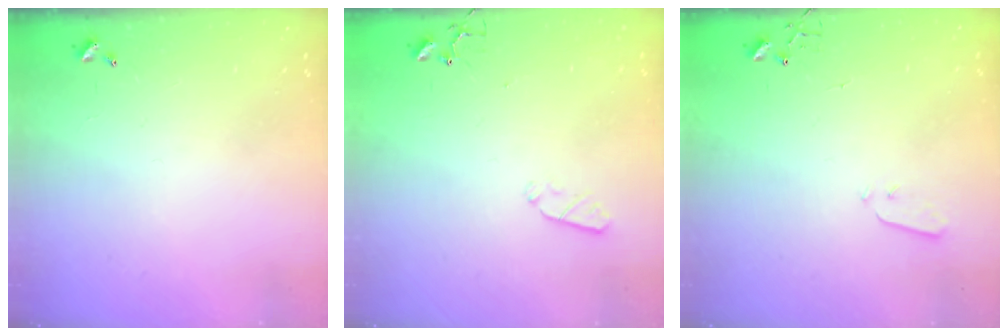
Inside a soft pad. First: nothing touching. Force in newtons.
{"total": 3.6, "press": 3.5, "slide": 0.6}
{"total": 3.3, "press": 3.2, "slide": 0.7}